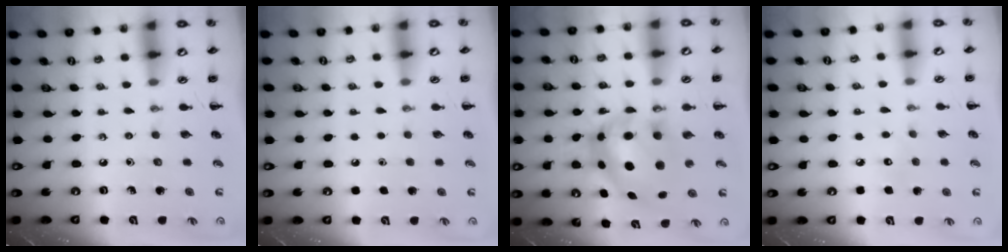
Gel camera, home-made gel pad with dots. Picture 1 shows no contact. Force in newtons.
{"total": 1.5, "press": 1.5, "slide": 0.1}
{"total": 8.3, "press": 8.1, "slide": 1.9}
{"total": 5.1, "press": 5.0, "slide": 1.1}